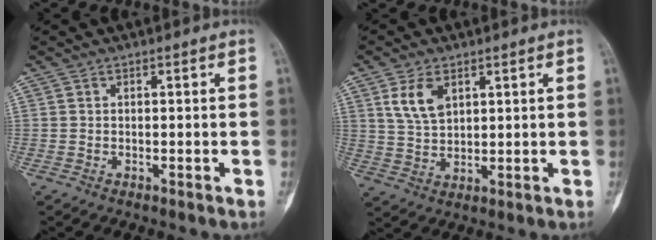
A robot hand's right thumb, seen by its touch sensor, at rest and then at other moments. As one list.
[{"total": 6.5, "force": [2.9, 3.8, 4.4], "torque": [-0.075, -0.012, 0.063]}]